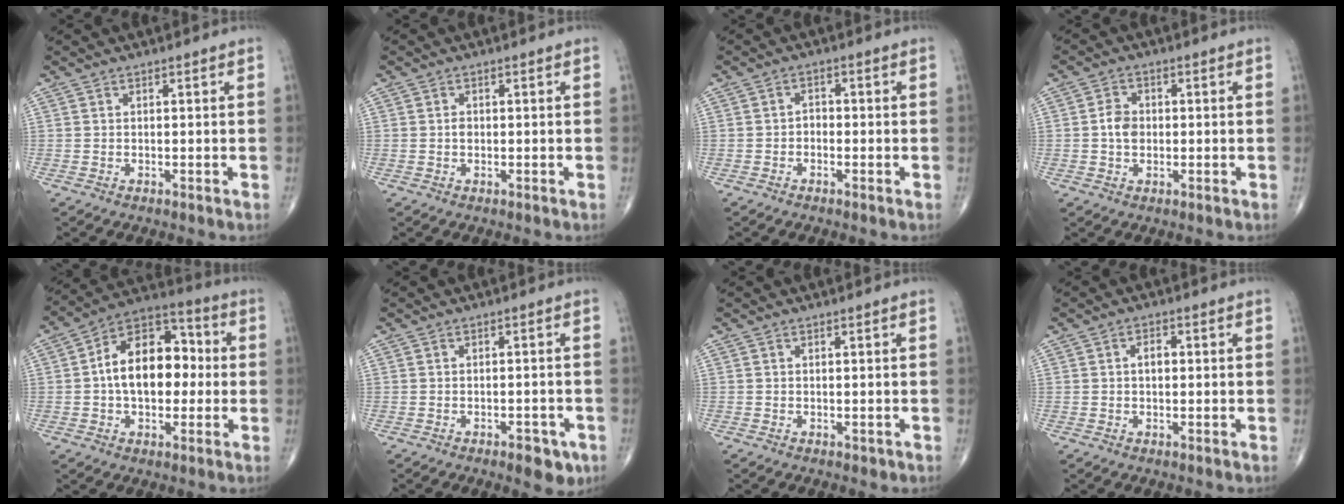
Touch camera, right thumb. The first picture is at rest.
{"total": 1.0, "force": [-0.1, 0.7, 0.6], "torque": [-0.007, 0.001, -0.003]}
{"total": 1.6, "force": [-0.7, 1.2, 0.8], "torque": [0.001, 0.008, -0.020]}
{"total": 3.7, "force": [-0.2, 2.8, 2.4], "torque": [-0.034, 0.006, -0.008]}
{"total": 15.8, "force": [0.4, 9.9, 12.3], "torque": [-0.163, 0.037, -0.006]}
{"total": 4.7, "force": [-2.5, 2.2, 3.3], "torque": [-0.027, 0.008, -0.027]}
{"total": 0.7, "force": [-0.3, 0.5, 0.4], "torque": [0.001, 0.001, -0.003]}
{"total": 2.1, "force": [0.1, 1.3, 1.7], "torque": [-0.024, 0.007, -0.001]}